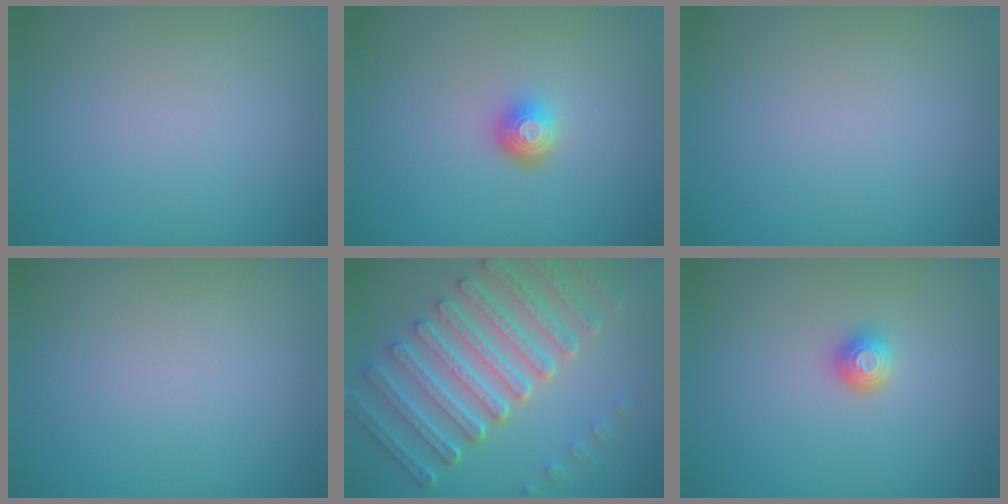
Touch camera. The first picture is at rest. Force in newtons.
{"total": 2.0, "press": 1.5, "slide": 1.4}
{"total": 0.0}
{"total": 0.0}
{"total": 8.3, "press": 6.3, "slide": 5.4}
{"total": 1.3, "press": 1.2, "slide": 0.4}